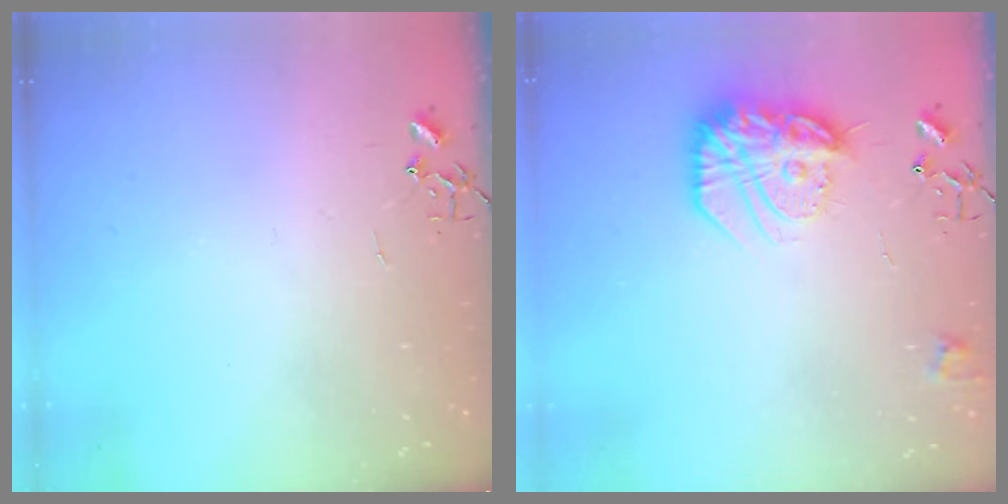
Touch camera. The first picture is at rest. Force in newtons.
{"total": 18.0, "press": 18.0, "slide": 1.3}